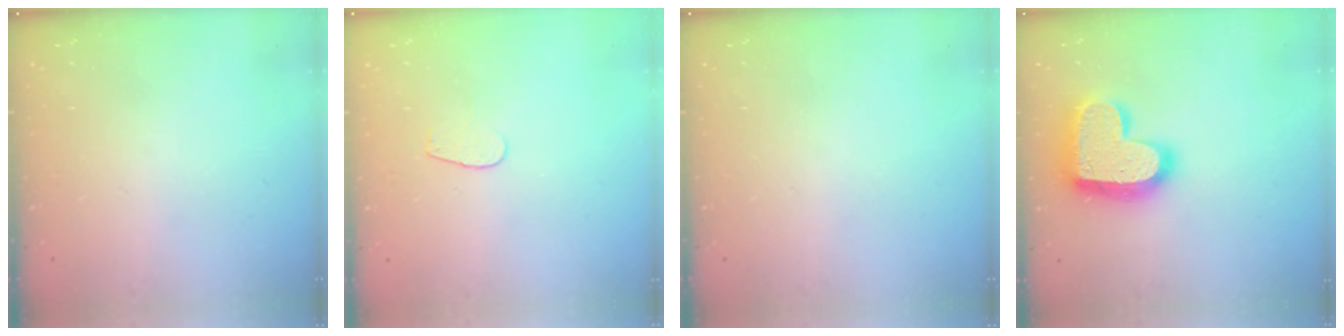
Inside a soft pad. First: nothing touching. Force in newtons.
{"total": 3.2, "press": 3.2, "slide": 0.3}
{"total": 0.0}
{"total": 22.2, "press": 22.1, "slide": 1.5}